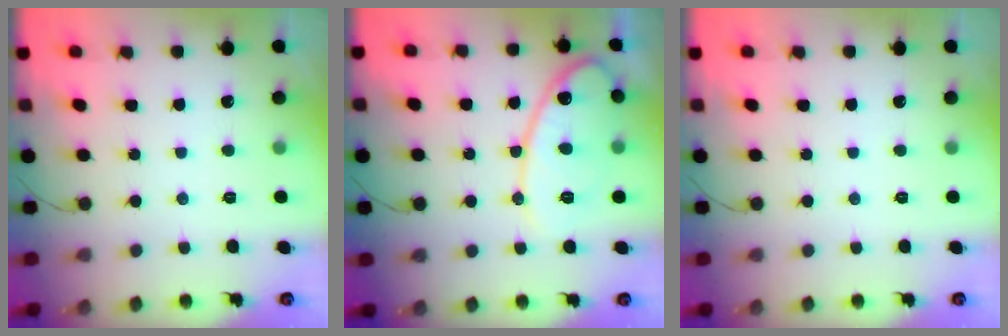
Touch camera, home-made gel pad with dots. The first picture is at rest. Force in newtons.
{"total": 14.7, "press": 14.7, "slide": 1.1}
{"total": 0.0}